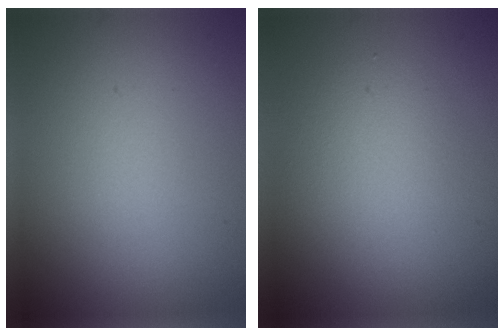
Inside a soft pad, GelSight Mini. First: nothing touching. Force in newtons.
{"total": 3.0, "press": 3.0, "slide": 0.2}